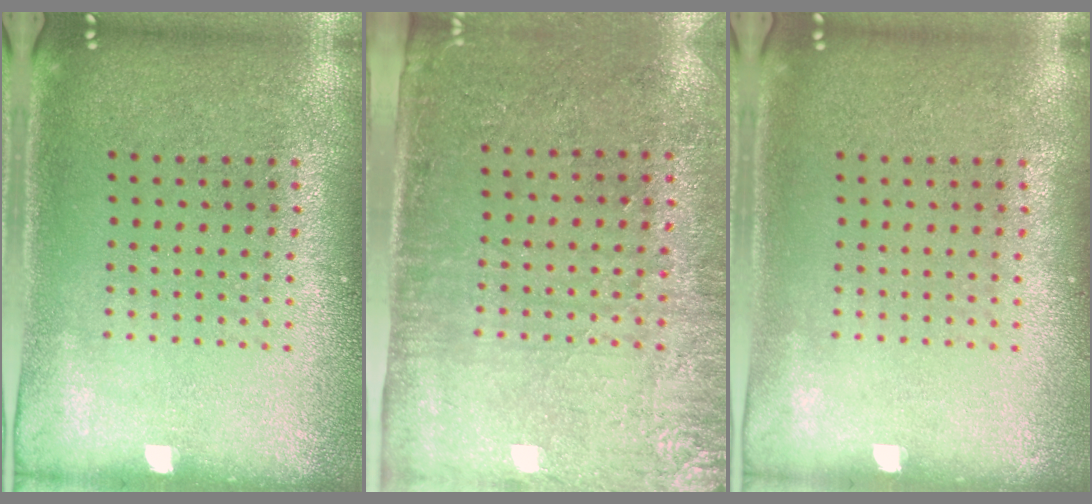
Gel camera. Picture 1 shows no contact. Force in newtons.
{"total": 2.9, "press": 2.5, "slide": 1.5}
{"total": 0.0}